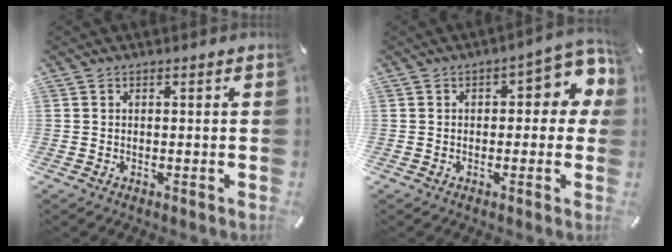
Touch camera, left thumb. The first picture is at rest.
{"total": 8.9, "force": [2.0, 4.6, 7.4], "torque": [-0.084, -0.012, 0.027]}